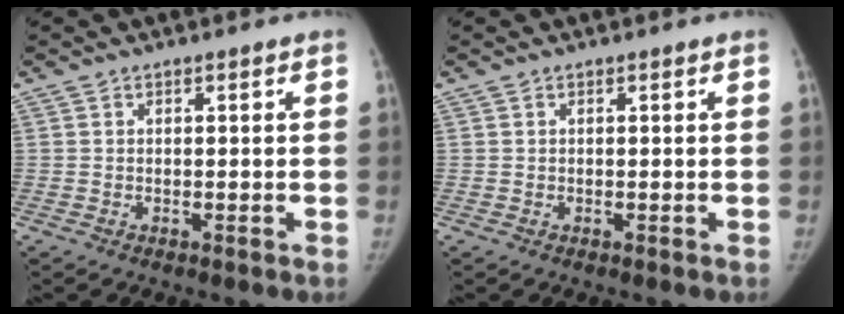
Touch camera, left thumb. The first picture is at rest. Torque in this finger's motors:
{"motor_torque": [-0.07, 0.19, -0.41, 0.24, 0.02]}